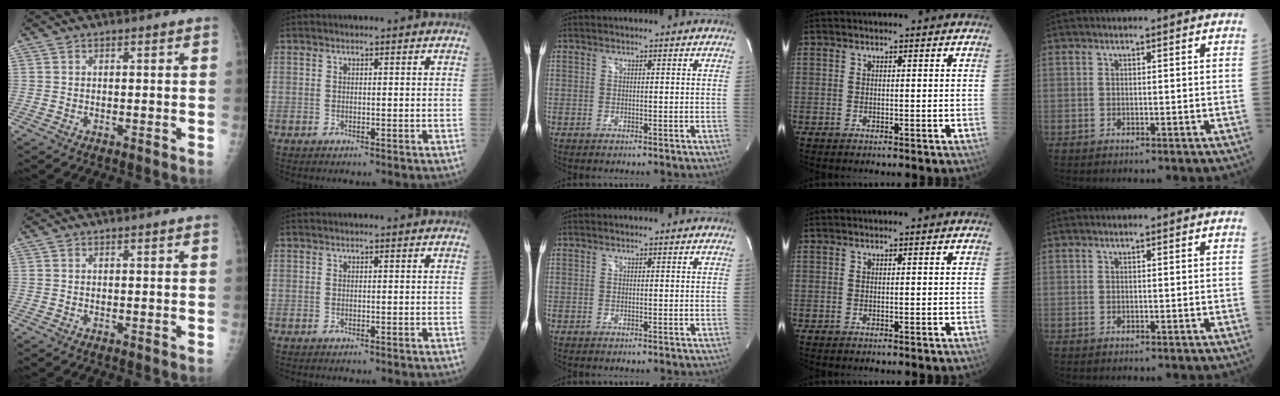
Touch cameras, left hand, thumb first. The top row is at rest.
{}